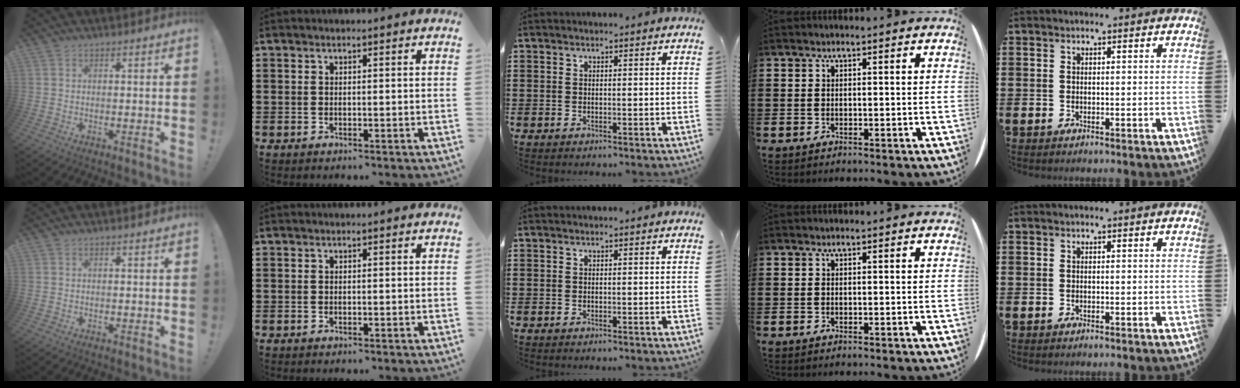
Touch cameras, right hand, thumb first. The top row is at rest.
{}